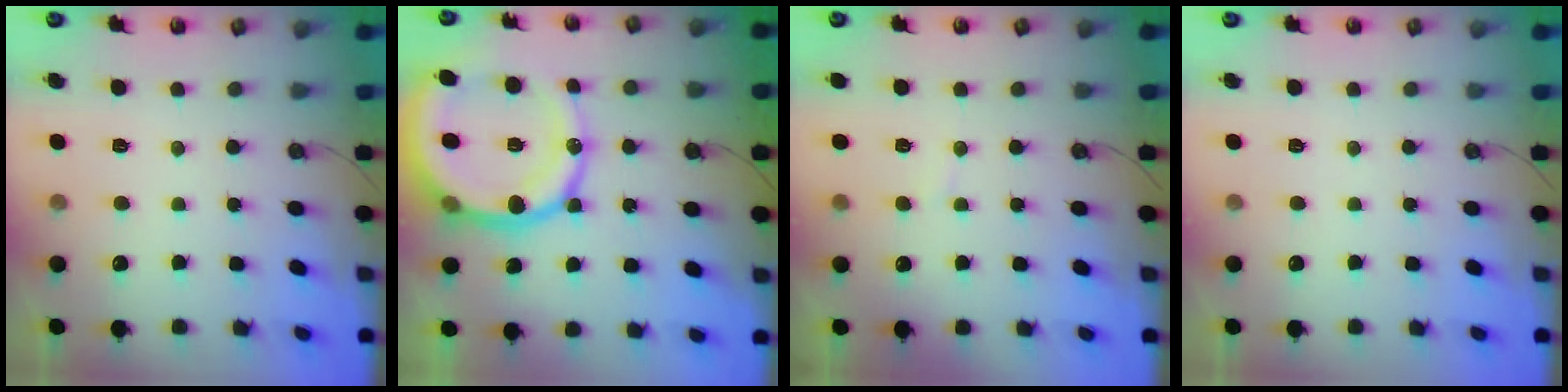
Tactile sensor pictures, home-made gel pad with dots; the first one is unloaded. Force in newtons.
{"total": 23.7, "press": 23.4, "slide": 3.8}
{"total": 2.8, "press": 2.8, "slide": 0.3}
{"total": 0.0}